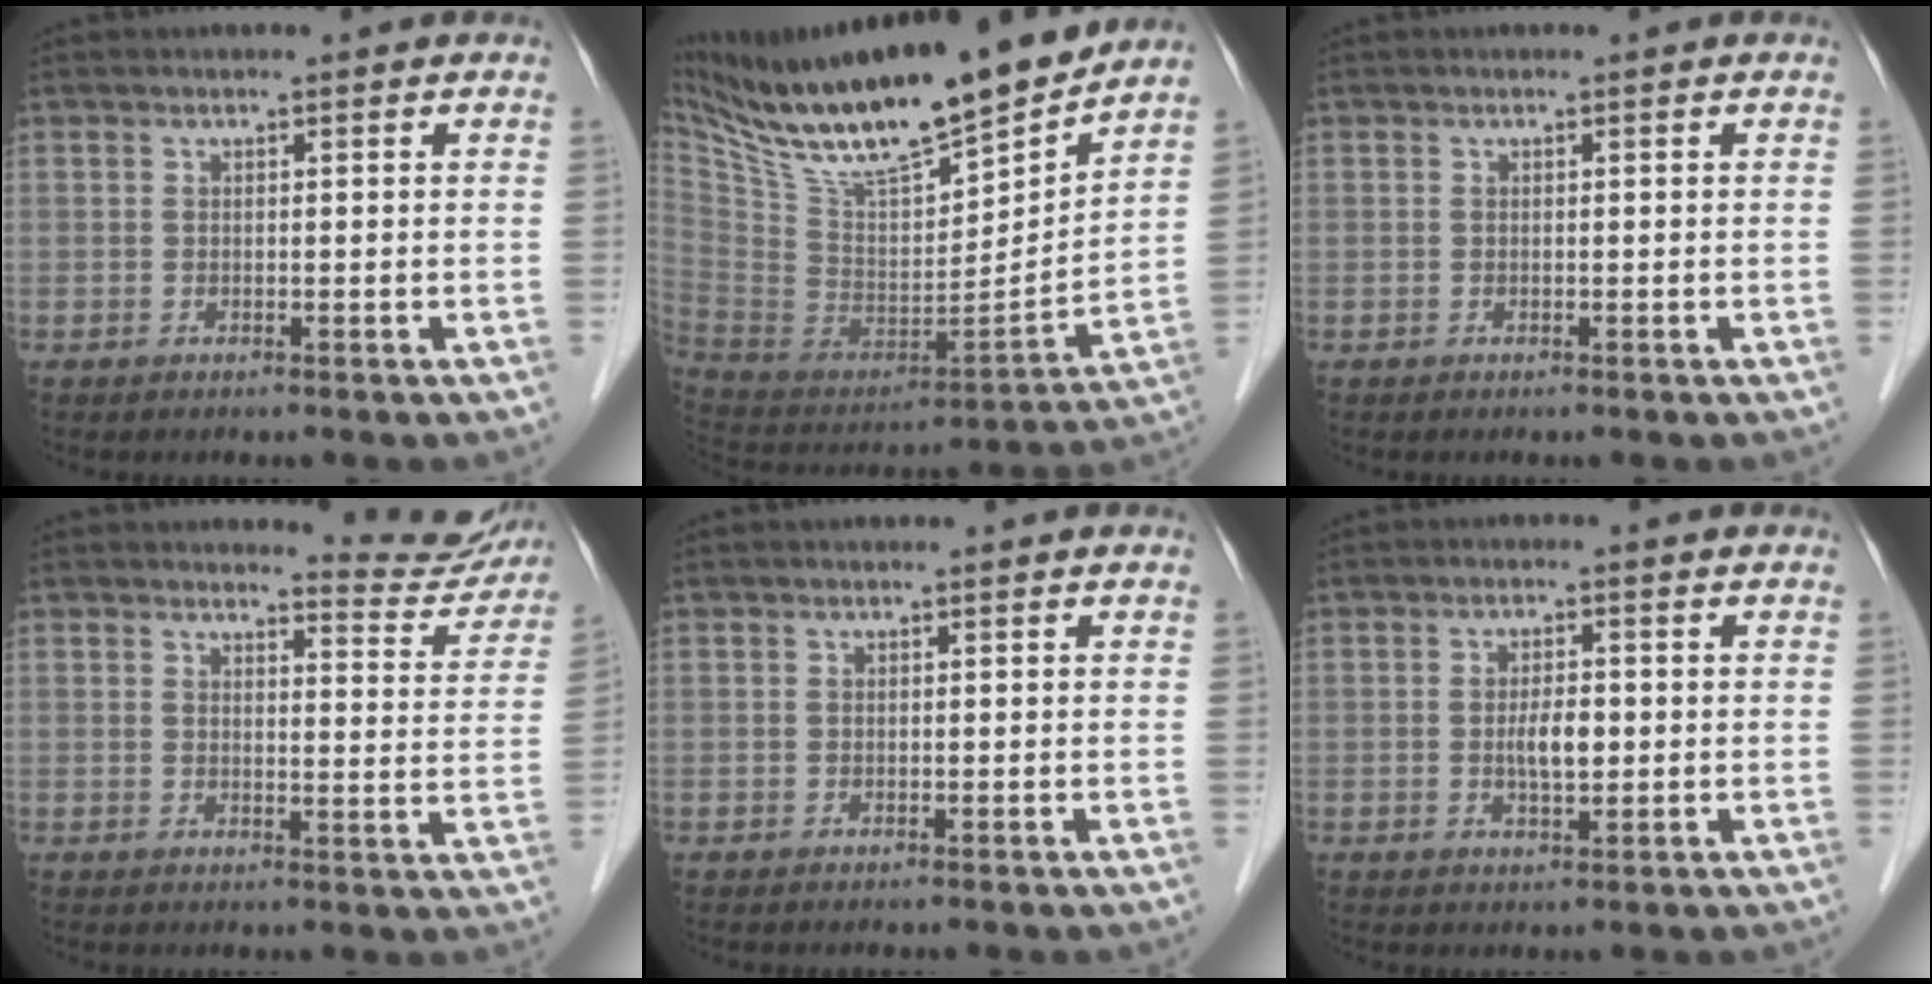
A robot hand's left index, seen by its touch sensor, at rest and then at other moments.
{"total": 24.1, "force": [19.0, 3.4, 14.4], "torque": [-0.257, -0.006, 0.335]}
{"total": 0.0}
{"total": 7.1, "force": [7.1, 0.7, -0.4], "torque": [0.010, -0.042, 0.071]}
{"total": 0.0}
{"total": 3.4, "force": [-0.4, 1.2, 3.2], "torque": [-0.059, -0.002, -0.004]}